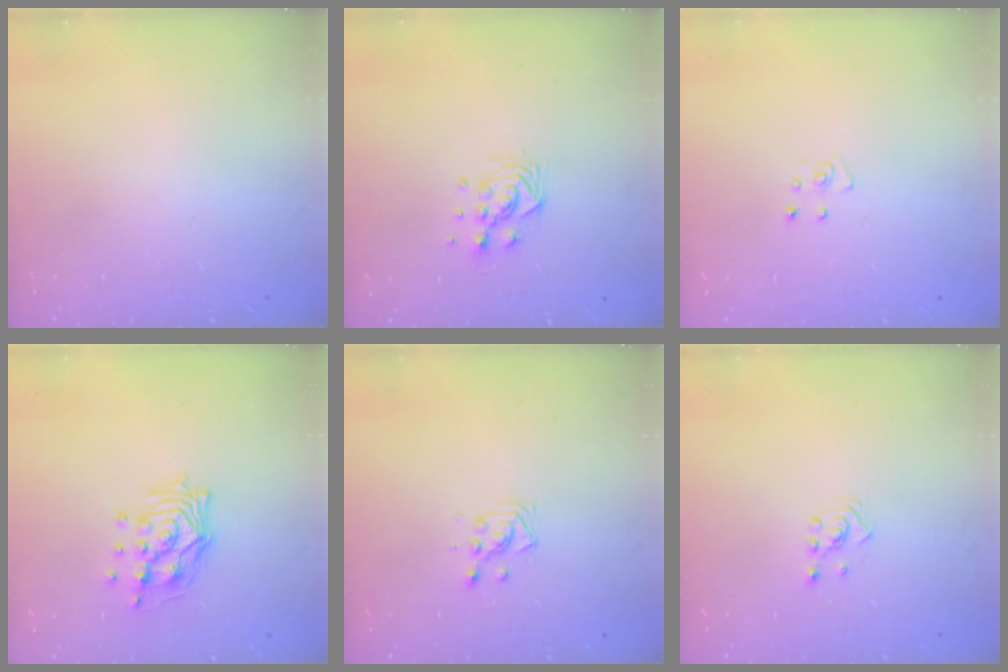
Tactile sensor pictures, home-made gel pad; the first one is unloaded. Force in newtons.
{"total": 7.9, "press": 7.9, "slide": 0.5}
{"total": 3.9, "press": 3.9, "slide": 0.3}
{"total": 12.0, "press": 12.0, "slide": 0.9}
{"total": 3.6, "press": 3.6, "slide": 0.2}
{"total": 2.1, "press": 1.9, "slide": 0.8}